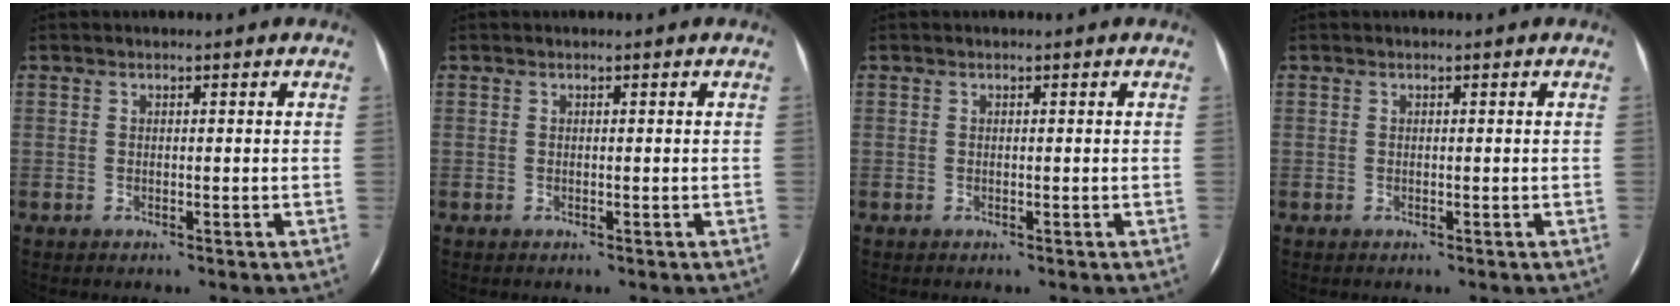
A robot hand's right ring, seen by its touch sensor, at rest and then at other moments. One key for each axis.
{"total": 0.0}
{"total": 0.0}
{"total": 0.0}